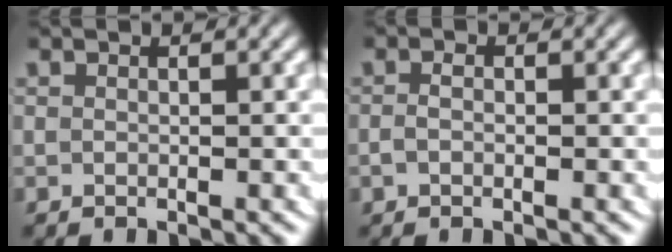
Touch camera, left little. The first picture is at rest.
{"total": 1.1, "force": [-0.7, 0.5, 0.7], "torque": [-0.019, -0.004, -0.014]}